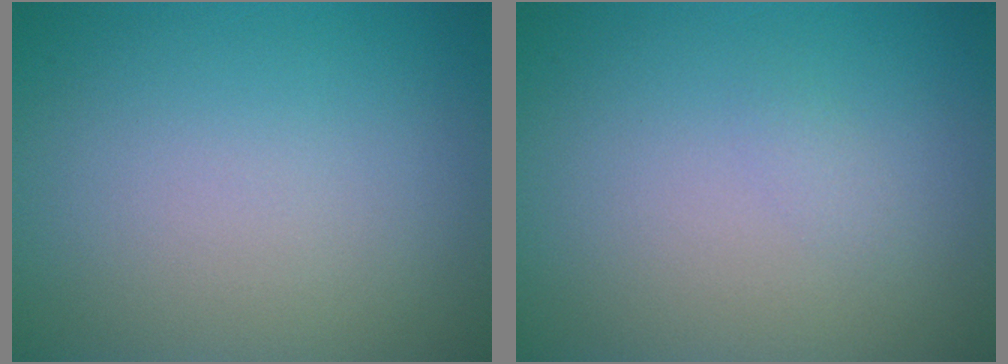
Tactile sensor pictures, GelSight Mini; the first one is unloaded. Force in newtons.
{"total": 0.6, "press": 0.6, "slide": 0.1}